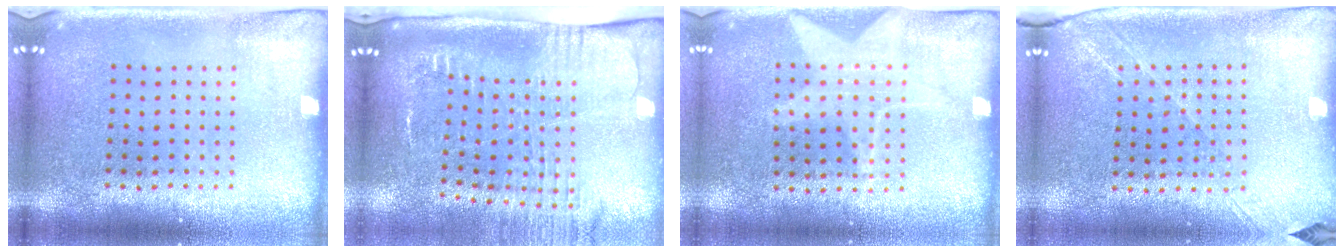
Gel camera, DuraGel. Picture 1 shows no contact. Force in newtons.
{"total": 2.7, "press": 2.0, "slide": 1.8}
{"total": 1.2, "press": 1.2, "slide": 0.2}
{"total": 1.3, "press": 1.2, "slide": 0.6}